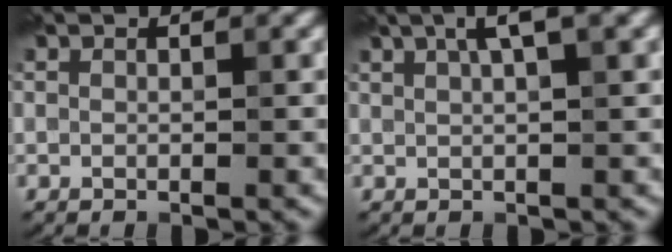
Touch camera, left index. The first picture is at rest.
{"total": 3.1, "force": [1.8, 0.5, 2.5], "torque": [-0.041, 0.008, 0.030]}